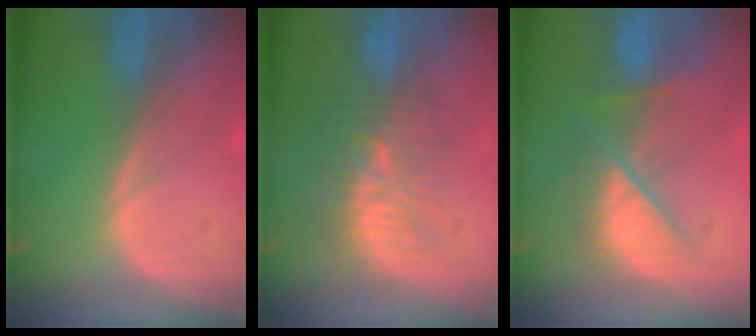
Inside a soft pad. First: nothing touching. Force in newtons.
{"total": 9.2, "press": 8.8, "slide": 2.5}
{"total": 7.2, "press": 7.1, "slide": 0.6}